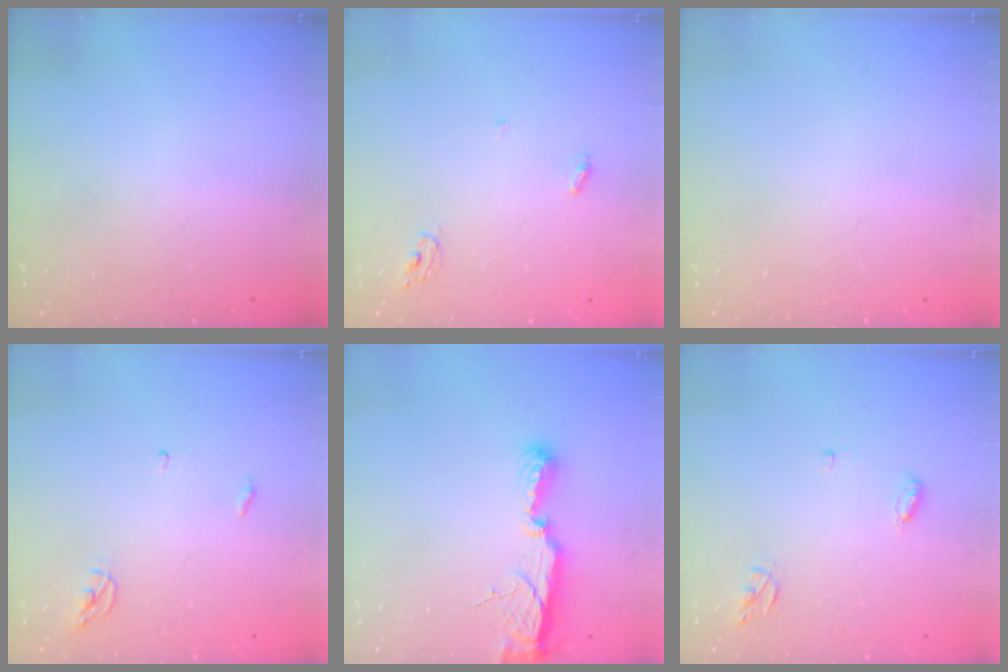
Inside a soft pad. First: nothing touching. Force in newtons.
{"total": 3.7, "press": 3.7, "slide": 0.2}
{"total": 0.0}
{"total": 3.6, "press": 3.6, "slide": 0.3}
{"total": 9.5, "press": 9.2, "slide": 2.7}
{"total": 5.1, "press": 5.1, "slide": 0.4}